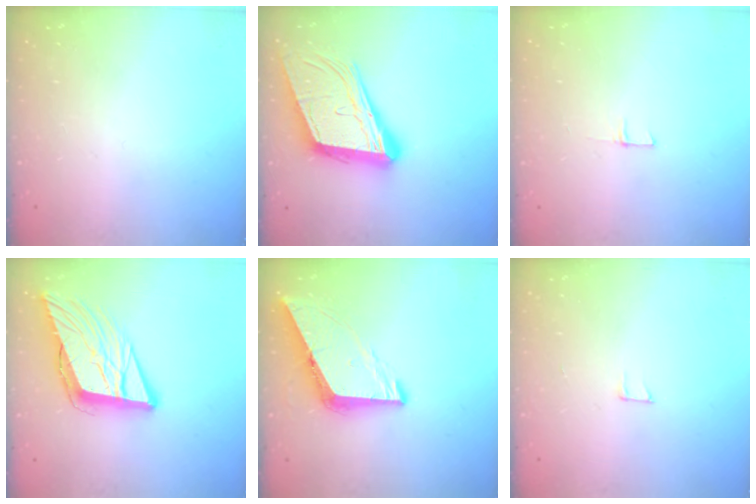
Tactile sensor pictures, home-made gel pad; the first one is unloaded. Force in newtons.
{"total": 20.4, "press": 20.0, "slide": 3.9}
{"total": 5.1, "press": 5.1, "slide": 0.4}
{"total": 13.5, "press": 12.9, "slide": 3.8}
{"total": 7.8, "press": 7.8, "slide": 0.6}
{"total": 3.9, "press": 3.9, "slide": 0.2}